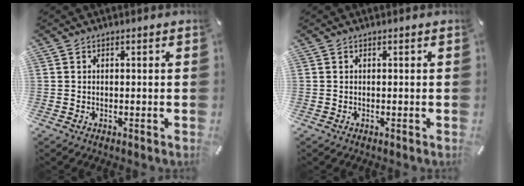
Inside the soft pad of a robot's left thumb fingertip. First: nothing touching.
{"total": 0.0}